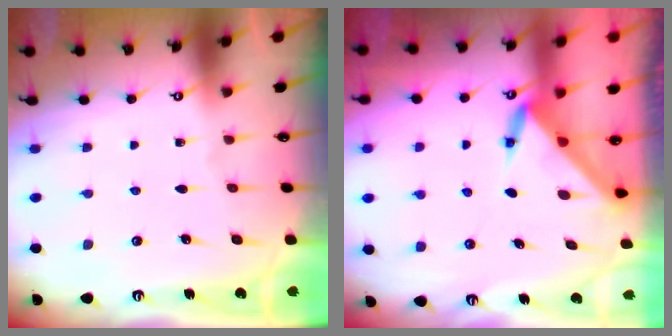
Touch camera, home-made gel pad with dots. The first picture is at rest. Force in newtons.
{"total": 3.4, "press": 3.4, "slide": 0.1}